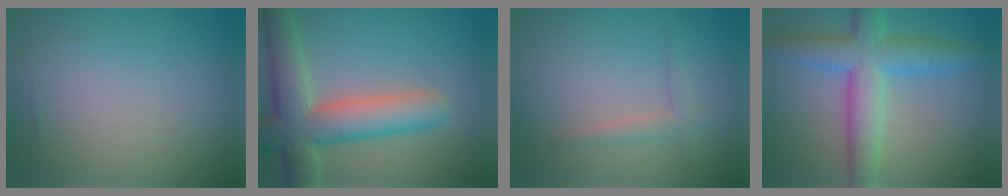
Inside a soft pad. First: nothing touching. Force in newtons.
{"total": 8.1, "press": 8.1, "slide": 0.6}
{"total": 1.6, "press": 1.5, "slide": 0.1}
{"total": 7.1, "press": 7.1, "slide": 0.1}